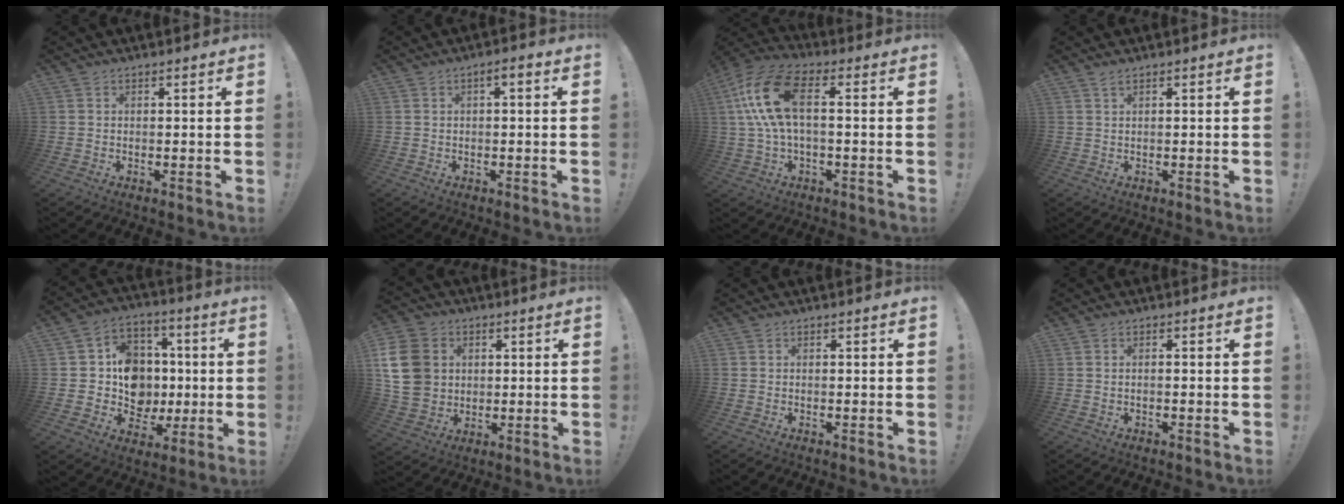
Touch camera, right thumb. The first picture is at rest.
{"total": 2.3, "force": [-0.5, 0.5, 2.2], "torque": [-0.037, 0.008, -0.012]}
{"total": 16.5, "force": [2.6, 7.7, 14.3], "torque": [-0.294, 0.008, 0.044]}
{"total": 1.0, "force": [0.7, -0.1, 0.8], "torque": [-0.016, 0.000, 0.011]}
{"total": 14.8, "force": [-0.5, 13.4, 6.2], "torque": [-0.076, 0.015, 0.020]}
{"total": 14.9, "force": [2.7, 12.5, 7.6], "torque": [-0.140, 0.000, 0.058]}
{"total": 0.0}
{"total": 0.8, "force": [-0.4, -0.1, 0.7], "torque": [-0.020, 0.002, -0.006]}